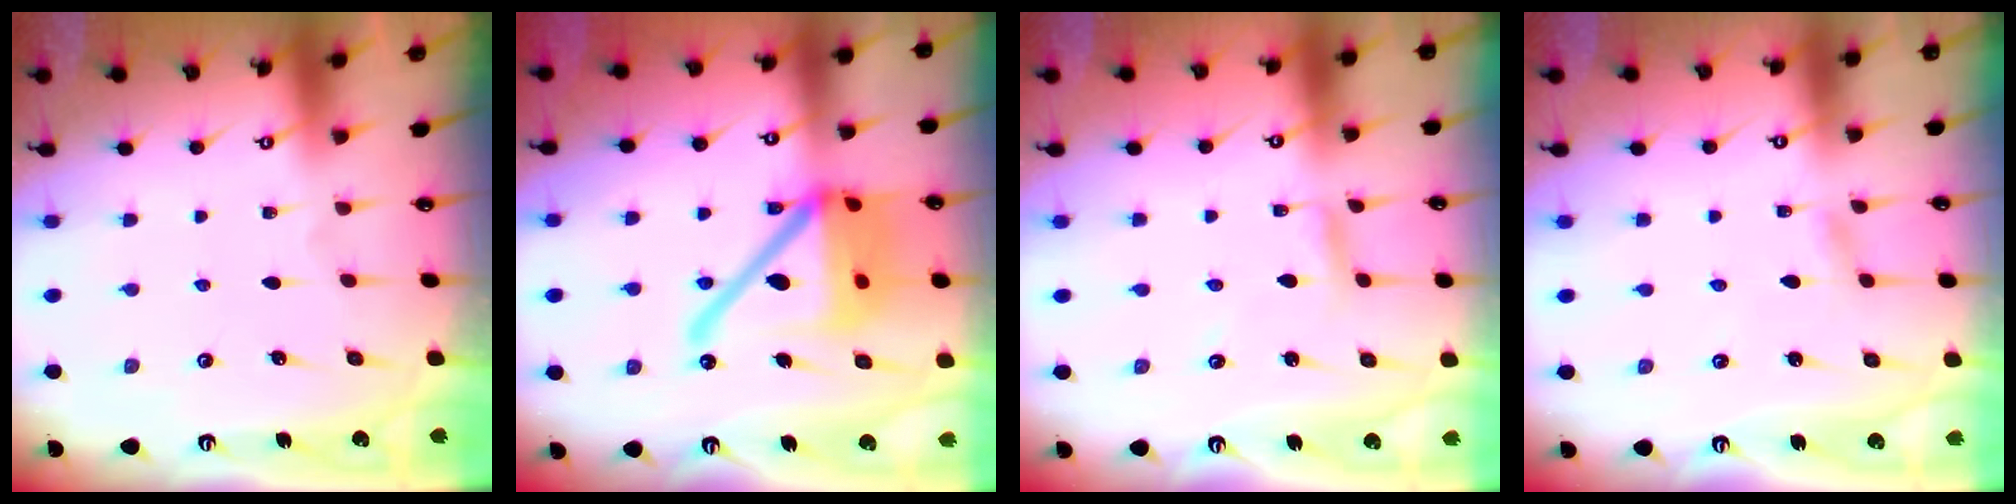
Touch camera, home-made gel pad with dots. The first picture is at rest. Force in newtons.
{"total": 22.6, "press": 22.4, "slide": 2.9}
{"total": 2.9, "press": 2.9, "slide": 0.1}
{"total": 1.1, "press": 1.1, "slide": 0.1}